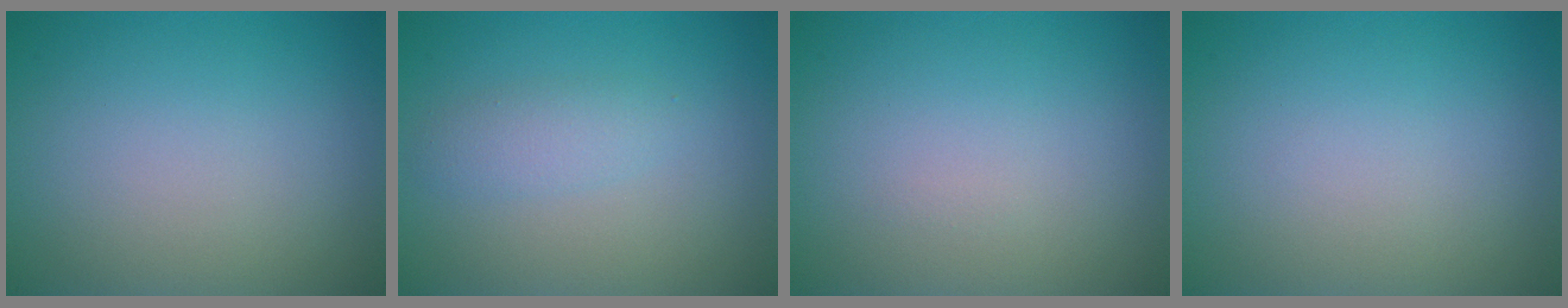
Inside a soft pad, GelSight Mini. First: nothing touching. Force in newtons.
{"total": 1.8, "press": 1.8, "slide": 0.0}
{"total": 0.0}
{"total": 0.0}